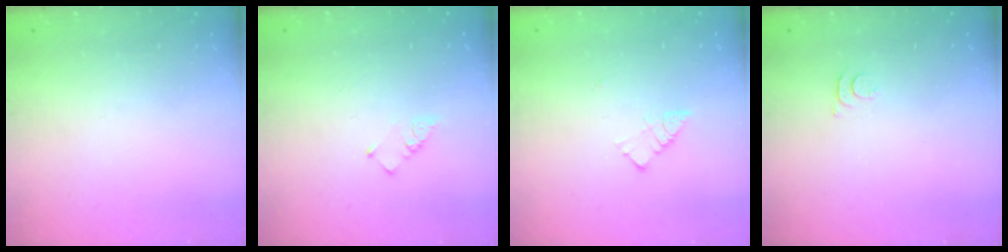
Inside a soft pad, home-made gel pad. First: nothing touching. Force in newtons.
{"total": 1.9, "press": 1.9, "slide": 0.3}
{"total": 4.1, "press": 4.0, "slide": 0.5}
{"total": 3.7, "press": 3.6, "slide": 0.4}